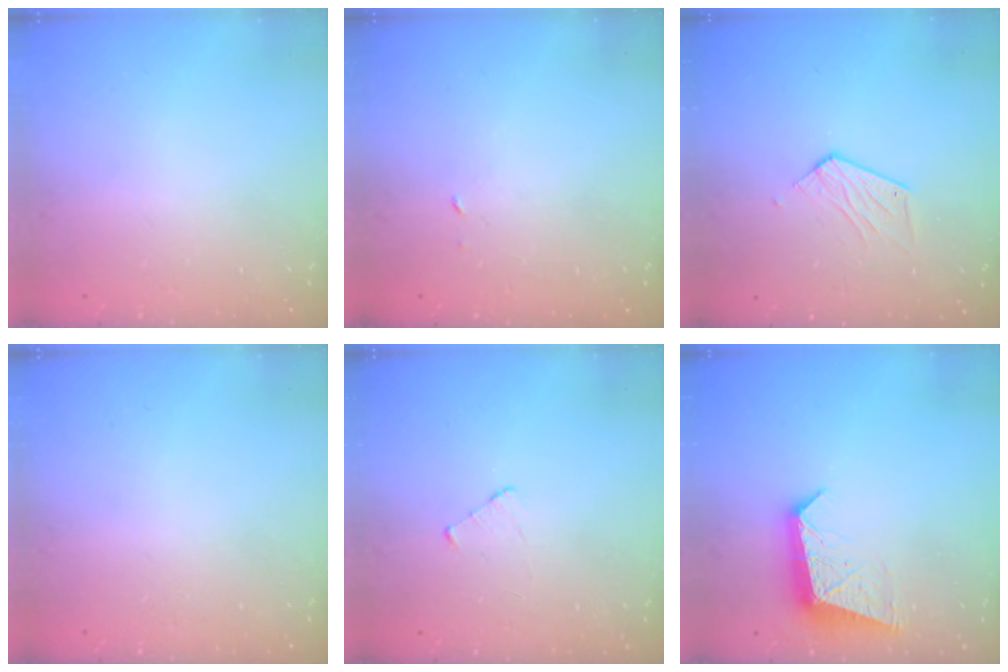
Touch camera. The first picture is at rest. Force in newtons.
{"total": 1.9, "press": 1.9, "slide": 0.1}
{"total": 5.3, "press": 5.3, "slide": 0.4}
{"total": 0.0}
{"total": 3.0, "press": 2.9, "slide": 0.3}
{"total": 11.3, "press": 11.3, "slide": 0.8}